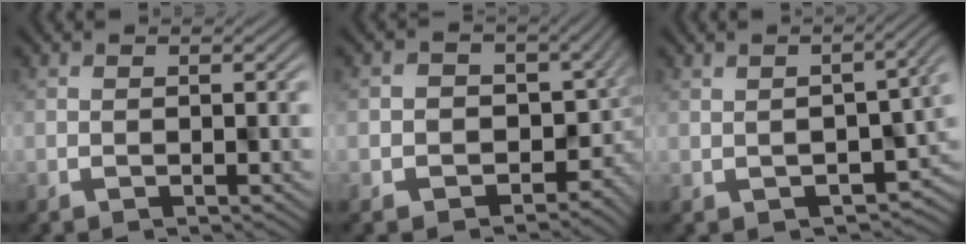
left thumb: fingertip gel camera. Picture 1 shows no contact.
{"total": 4.6, "force": [0.3, 3.9, 2.3], "torque": [-0.035, -0.028, 0.008]}
{"total": 4.5, "force": [-0.5, 1.9, 4.0], "torque": [-0.057, -0.017, 0.003]}